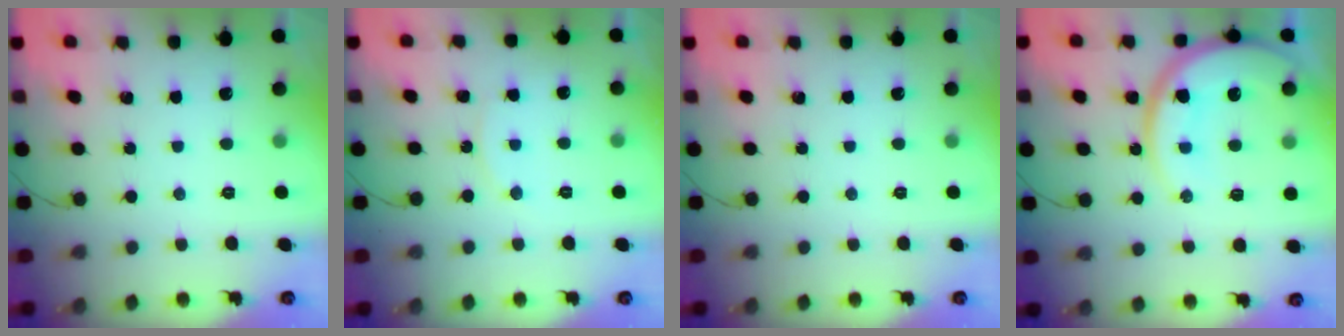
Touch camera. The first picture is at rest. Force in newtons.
{"total": 6.0, "press": 5.9, "slide": 0.7}
{"total": 0.0}
{"total": 15.4, "press": 15.3, "slide": 1.7}